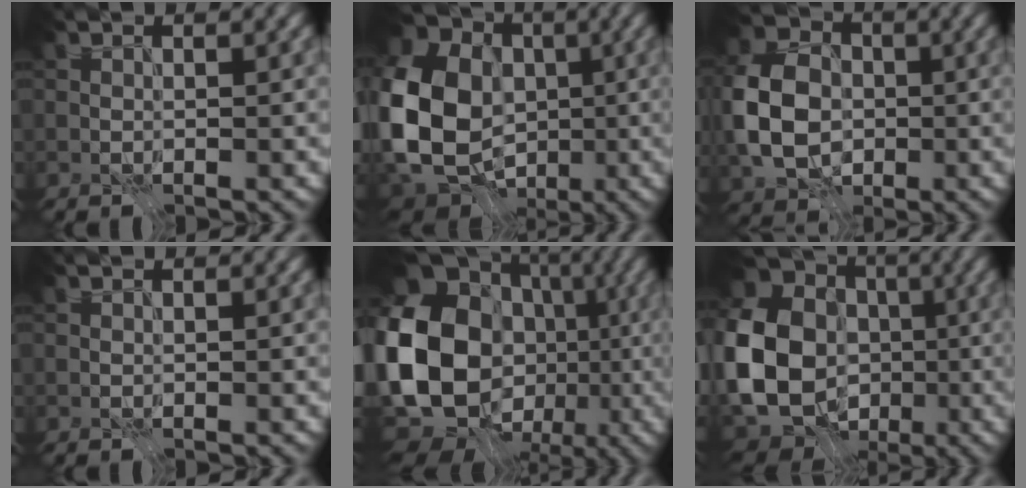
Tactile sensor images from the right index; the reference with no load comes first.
{"total": 16.0, "force": [-1.9, 12.8, 9.4], "torque": [-0.229, -0.006, -0.035]}
{"total": 8.8, "force": [-1.6, 6.8, 5.3], "torque": [-0.117, 0.009, -0.043]}
{"total": 0.0}
{"total": 20.2, "force": [-2.6, 16.0, 12.1], "torque": [-0.249, -0.009, -0.052]}
{"total": 21.3, "force": [-4.2, 18.8, 9.1], "torque": [-0.214, -0.015, -0.107]}